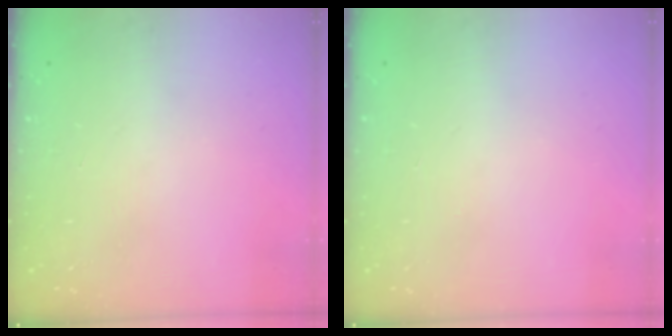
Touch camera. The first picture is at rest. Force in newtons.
{"total": 0.0}